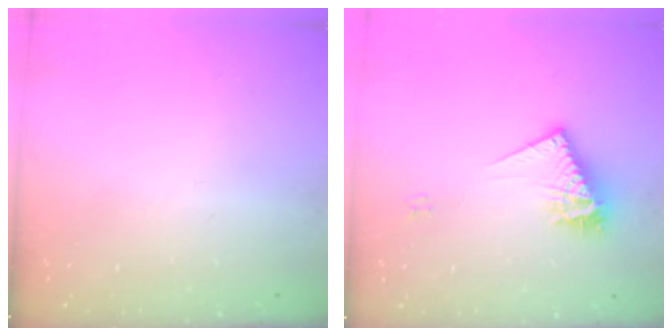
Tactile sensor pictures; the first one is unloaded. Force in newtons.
{"total": 11.0, "press": 10.9, "slide": 0.9}